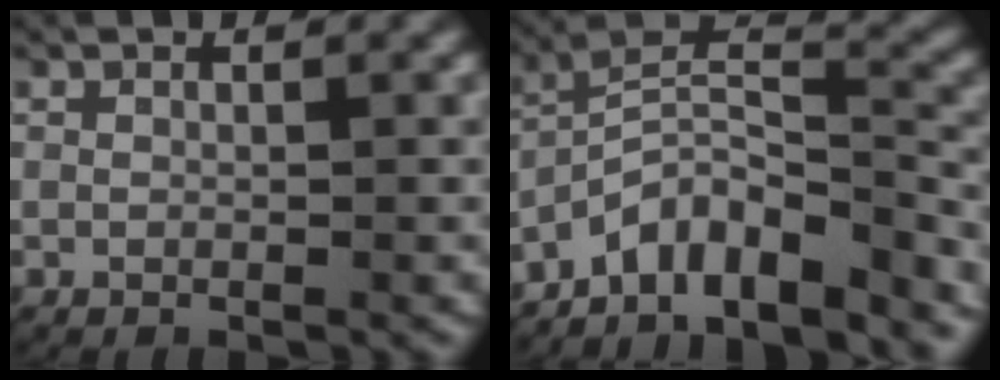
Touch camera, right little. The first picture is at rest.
{"total": 12.5, "force": [-9.1, 6.1, 6.1], "torque": [-0.090, -0.016, -0.141]}